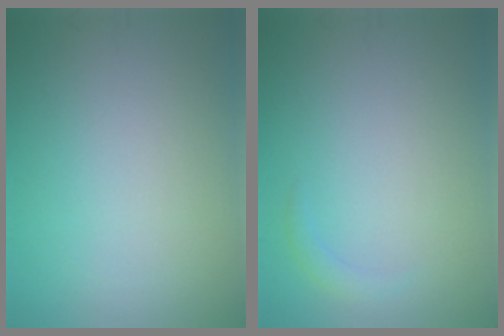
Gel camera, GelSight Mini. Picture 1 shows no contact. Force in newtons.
{"total": 0.9, "press": 0.9, "slide": 0.0}